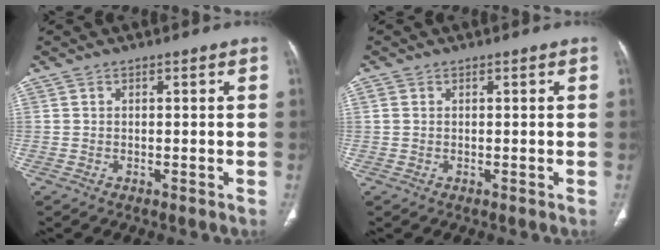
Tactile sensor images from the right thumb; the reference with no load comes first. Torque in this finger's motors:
{"motor_torque": [0.07, -0.12, 0.16, 0.10, -0.02]}